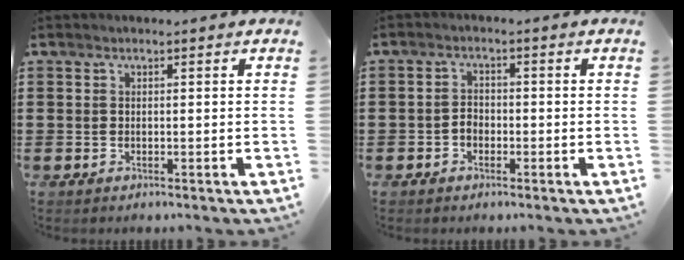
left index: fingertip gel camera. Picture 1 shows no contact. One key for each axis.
{"total": 1.8, "fx": -0.7, "fy": 1.3, "fz": 1.0, "tx": -0.023, "ty": 0.004, "tz": -0.016}